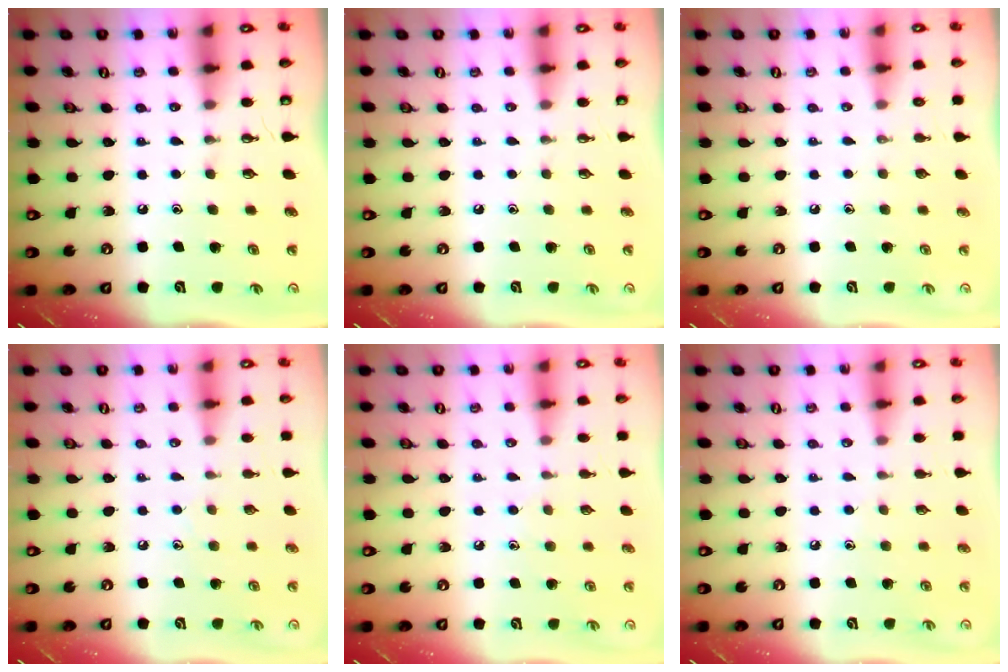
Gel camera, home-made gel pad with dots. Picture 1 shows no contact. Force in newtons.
{"total": 0.0}
{"total": 0.0}
{"total": 5.5, "press": 5.5, "slide": 0.6}
{"total": 7.7, "press": 7.7, "slide": 0.7}
{"total": 4.6, "press": 4.6, "slide": 0.5}